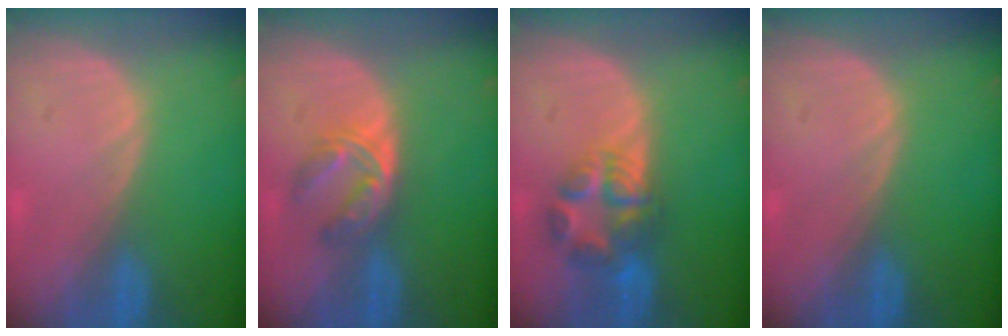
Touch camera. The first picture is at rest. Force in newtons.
{"total": 5.9, "press": 4.8, "slide": 3.5}
{"total": 6.7, "press": 6.4, "slide": 1.8}
{"total": 0.0}